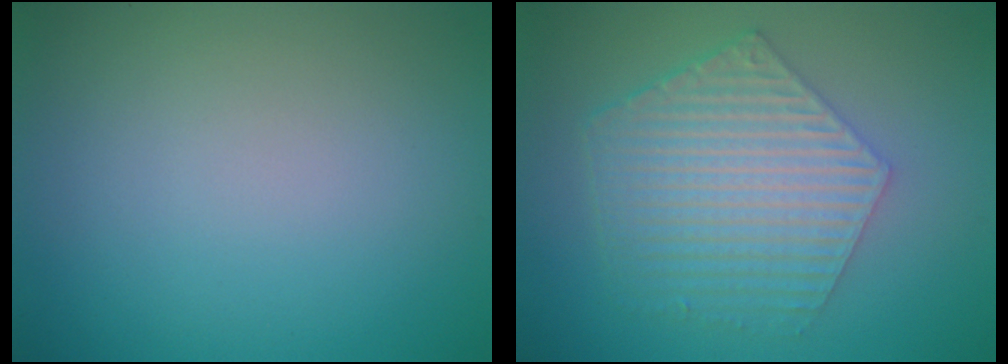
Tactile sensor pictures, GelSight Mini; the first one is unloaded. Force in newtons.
{"total": 6.0, "press": 4.3, "slide": 4.2}